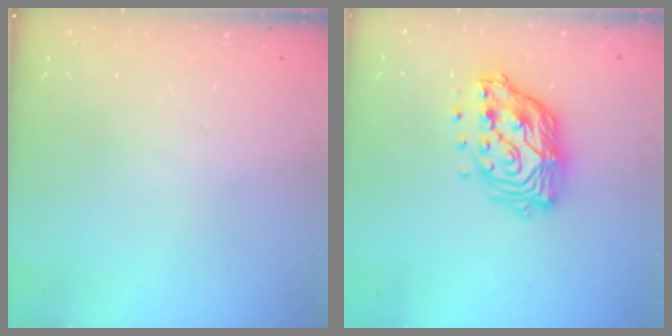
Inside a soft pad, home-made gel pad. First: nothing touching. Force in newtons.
{"total": 14.5, "press": 14.4, "slide": 1.2}